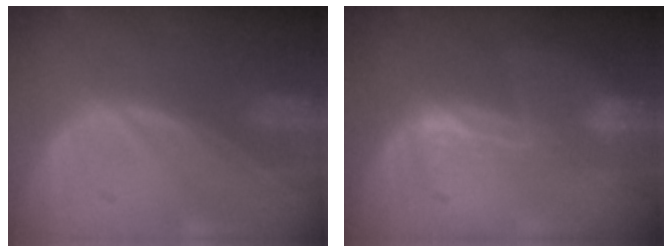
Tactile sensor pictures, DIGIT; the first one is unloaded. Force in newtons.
{"total": 3.5, "press": 3.2, "slide": 1.5}